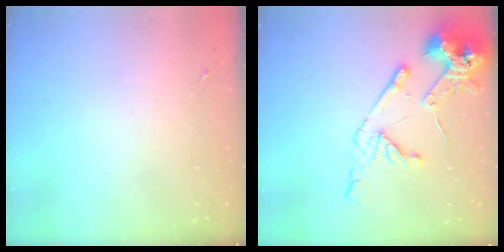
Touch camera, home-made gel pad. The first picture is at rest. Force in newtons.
{"total": 14.9, "press": 14.8, "slide": 2.0}